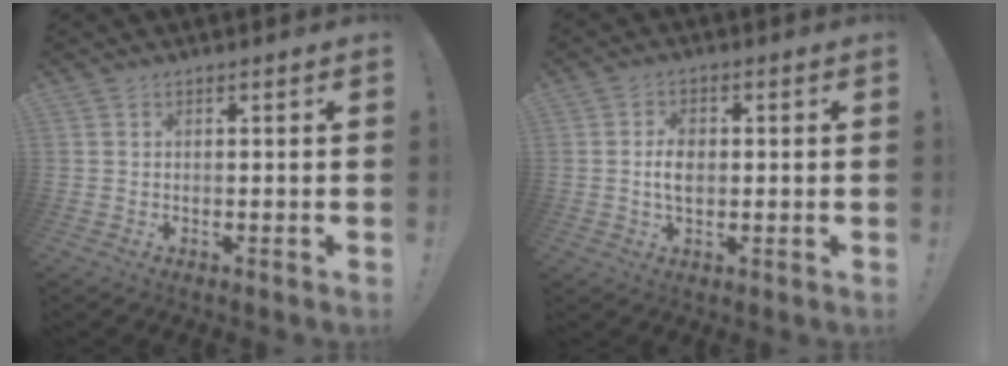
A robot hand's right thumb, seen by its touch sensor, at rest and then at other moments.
{"total": 5.3, "force": [0.0, 3.4, 4.0], "torque": [-0.065, 0.003, -0.004]}